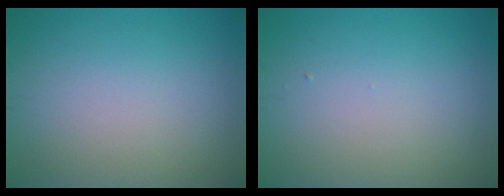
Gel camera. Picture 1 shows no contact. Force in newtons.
{"total": 0.0}